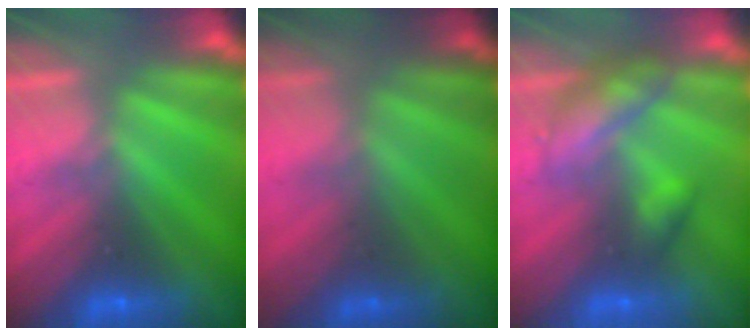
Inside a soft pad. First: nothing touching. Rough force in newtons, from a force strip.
{"total": 1.8}
{"total": 2.6}